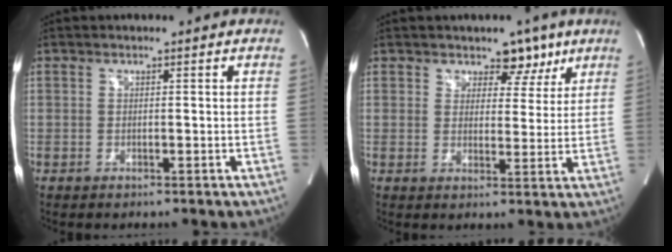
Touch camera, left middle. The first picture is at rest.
{"total": 5.2, "force": [3.5, 3.3, 1.8], "torque": [-0.004, 0.000, 0.049]}